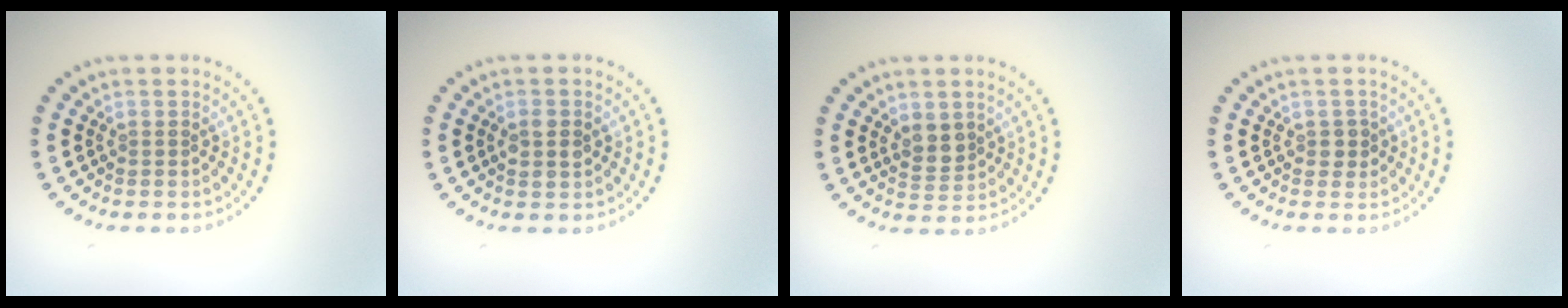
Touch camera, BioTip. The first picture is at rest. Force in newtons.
{"total": 2.1, "press": 2.1, "slide": 0.2}
{"total": 2.1, "press": 2.0, "slide": 0.9}
{"total": 1.1, "press": 1.0, "slide": 0.3}